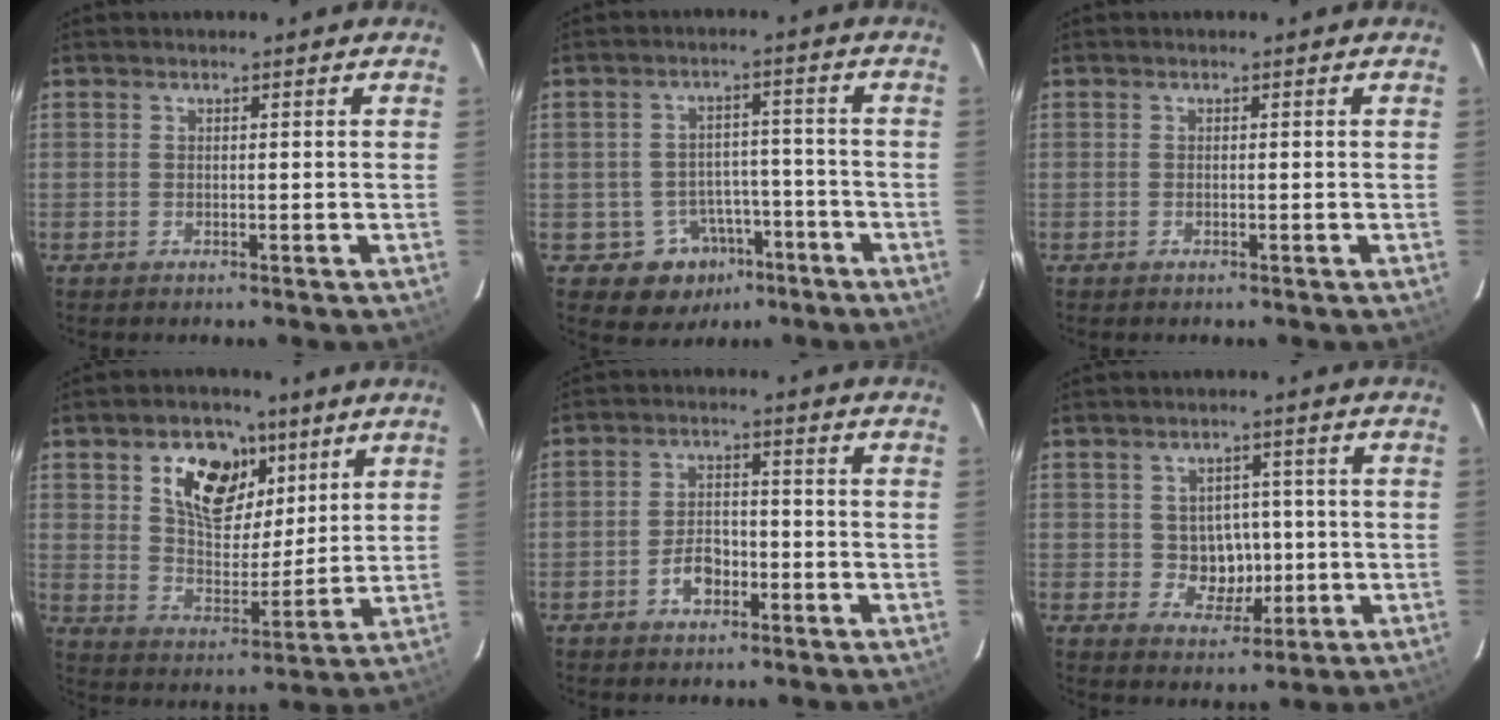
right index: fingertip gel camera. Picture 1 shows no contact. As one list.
[{"total": 8.1, "force": [-4.6, 6.5, 1.5], "torque": [-0.032, 0.032, -0.046]}, {"total": 0.0}, {"total": 14.2, "force": [7.0, 8.7, 8.8], "torque": [-0.149, 0.014, 0.122]}, {"total": 5.0, "force": [-2.6, 3.1, 3.0], "torque": [-0.060, 0.011, -0.041]}, {"total": 5.8, "force": [-0.2, 5.4, 2.3], "torque": [-0.045, 0.008, 0.013]}]